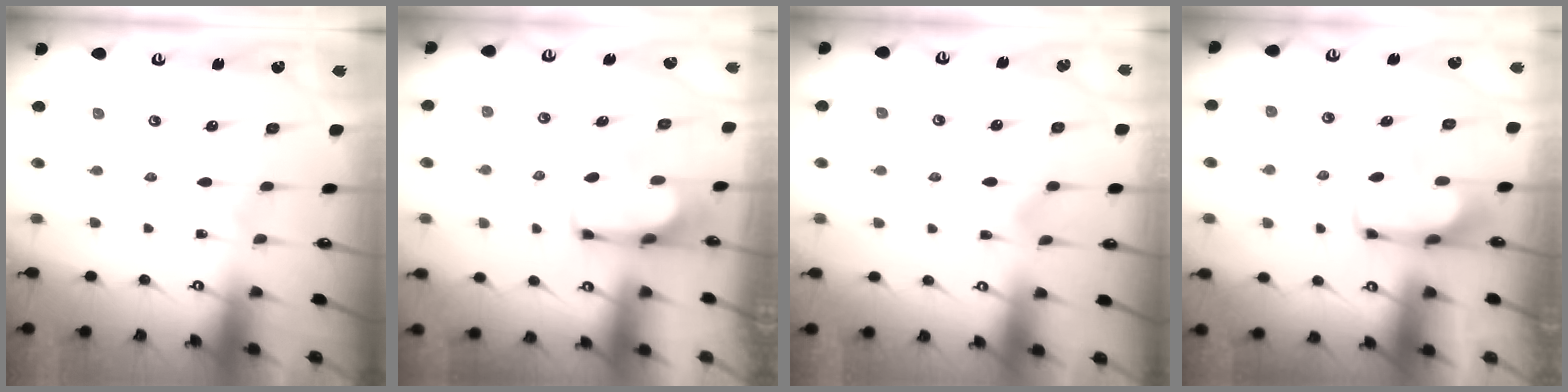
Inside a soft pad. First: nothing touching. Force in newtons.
{"total": 3.6, "press": 3.6, "slide": 0.7}
{"total": 0.7, "press": 0.0, "slide": 0.7}
{"total": 1.9, "press": 1.8, "slide": 0.6}